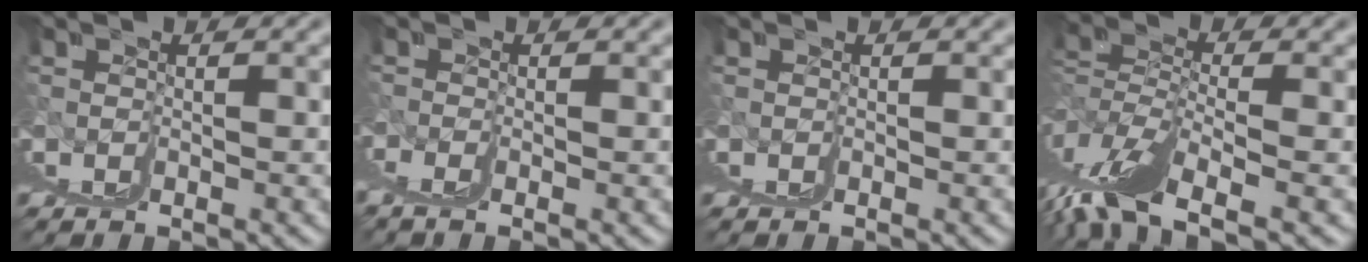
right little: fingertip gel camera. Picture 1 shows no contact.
{"total": 0.9, "force": [0.4, -0.3, 0.7], "torque": [-0.012, 0.002, 0.009]}
{"total": 0.0}
{"total": 3.6, "force": [-0.1, 0.1, 3.6], "torque": [-0.071, -0.008, 0.012]}